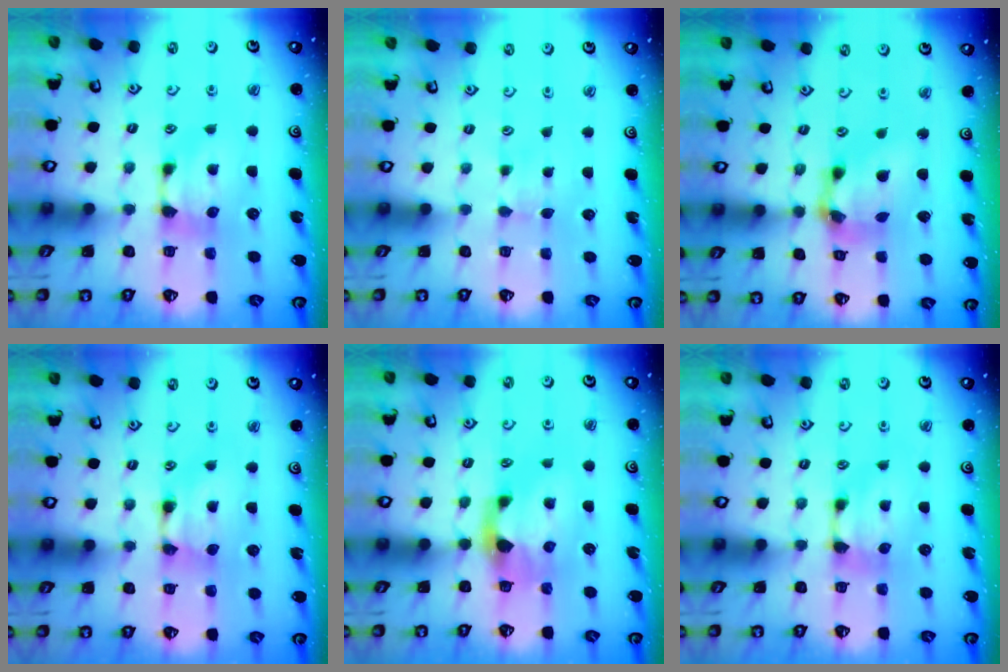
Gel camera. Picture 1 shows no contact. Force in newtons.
{"total": 3.0, "press": 2.9, "slide": 0.4}
{"total": 6.9, "press": 6.5, "slide": 2.2}
{"total": 1.5, "press": 1.5, "slide": 0.2}
{"total": 2.2, "press": 1.9, "slide": 1.2}
{"total": 0.5, "press": 0.3, "slide": 0.4}